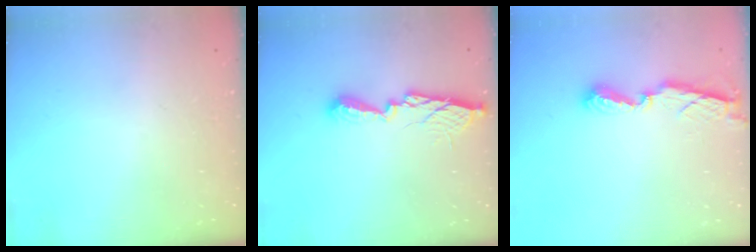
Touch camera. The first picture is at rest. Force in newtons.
{"total": 11.0, "press": 11.0, "slide": 0.4}
{"total": 7.8, "press": 7.8, "slide": 0.5}